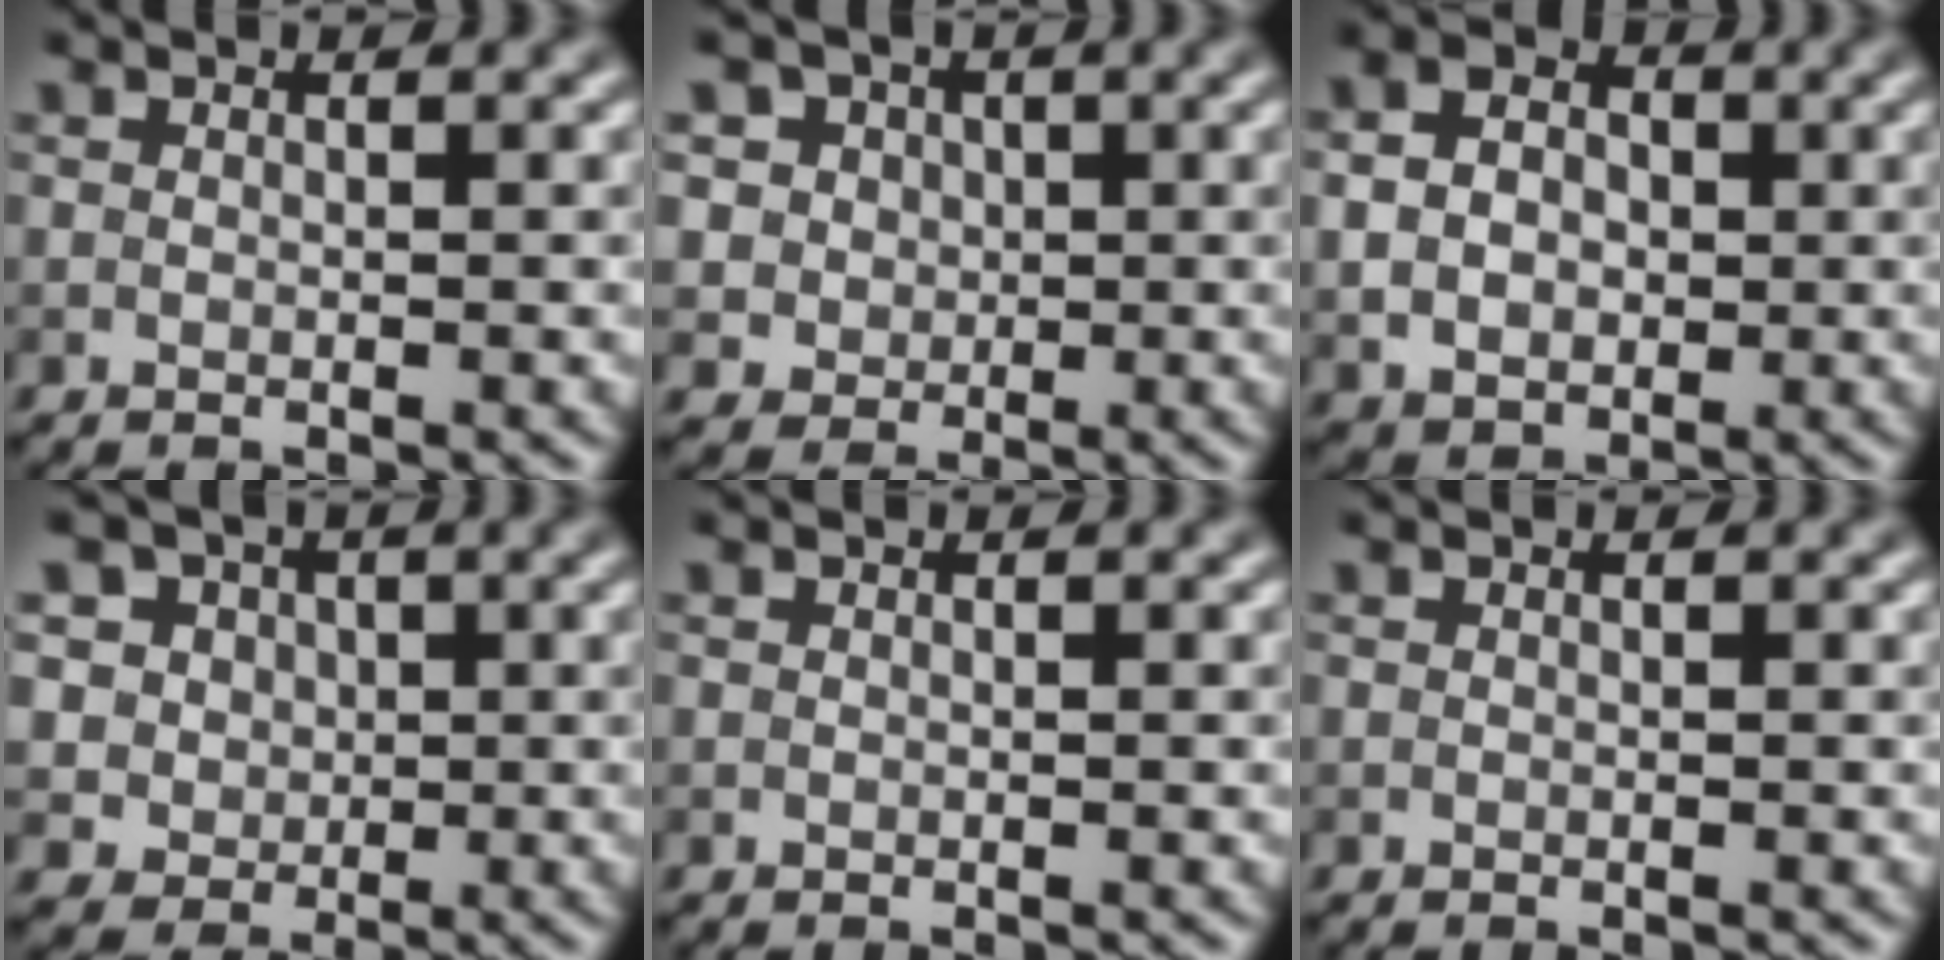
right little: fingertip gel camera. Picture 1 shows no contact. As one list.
[{"total": 6.6, "force": [2.7, 5.5, 2.5], "torque": [-0.038, 0.017, 0.028]}, {"total": 5.2, "force": [0.3, 4.1, 3.2], "torque": [-0.071, 0.004, -0.002]}, {"total": 7.3, "force": [3.0, 6.1, 2.8], "torque": [-0.048, 0.016, 0.027]}, {"total": 0.0}, {"total": 0.0}]